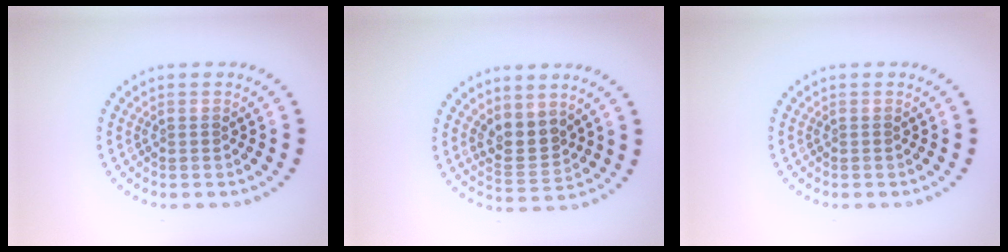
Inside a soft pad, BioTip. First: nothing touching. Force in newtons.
{"total": 3.1, "press": 2.8, "slide": 1.4}
{"total": 0.0}